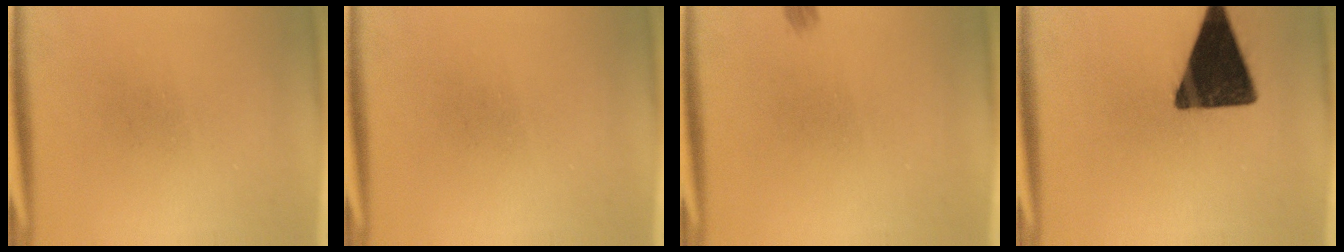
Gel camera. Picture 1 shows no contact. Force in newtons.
{"total": 0.0}
{"total": 1.0}
{"total": 16.6}